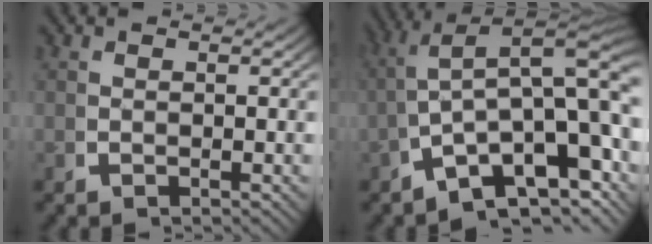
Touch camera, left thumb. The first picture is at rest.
{"total": 15.1, "force": [-2.4, 9.0, 11.9], "torque": [-0.203, -0.042, -0.026]}